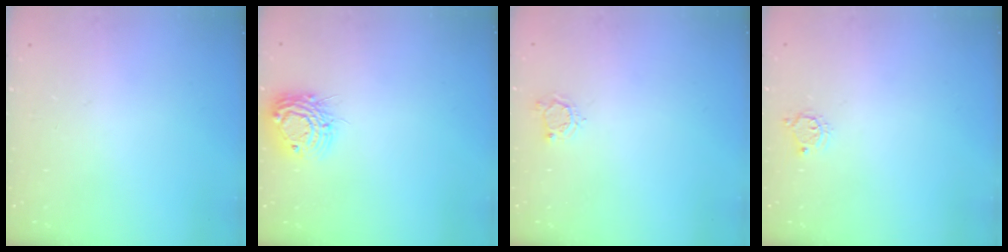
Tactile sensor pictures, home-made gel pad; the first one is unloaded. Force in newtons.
{"total": 11.3, "press": 11.3, "slide": 1.0}
{"total": 3.1, "press": 3.1, "slide": 0.3}
{"total": 4.4, "press": 4.4, "slide": 0.3}